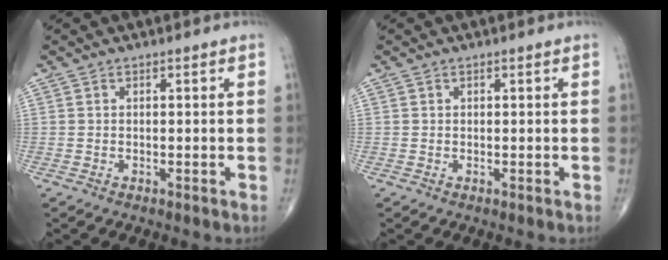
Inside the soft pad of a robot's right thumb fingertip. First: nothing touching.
{"total": 0.0}